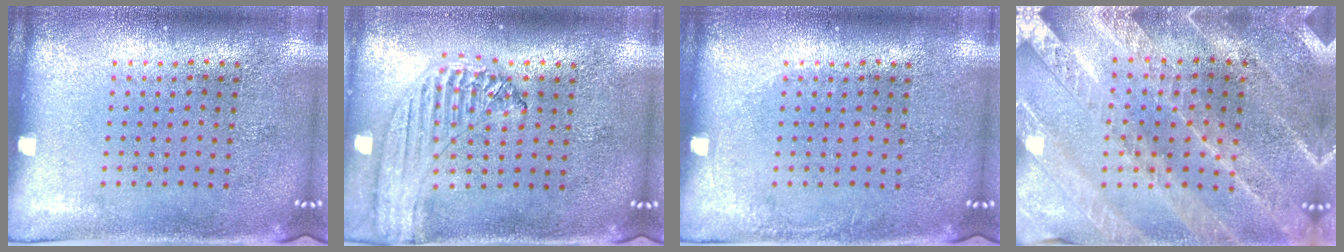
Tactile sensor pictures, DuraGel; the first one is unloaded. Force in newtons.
{"total": 1.3, "press": 1.3, "slide": 0.2}
{"total": 0.7, "press": 0.7, "slide": 0.1}
{"total": 2.2, "press": 2.2, "slide": 0.2}